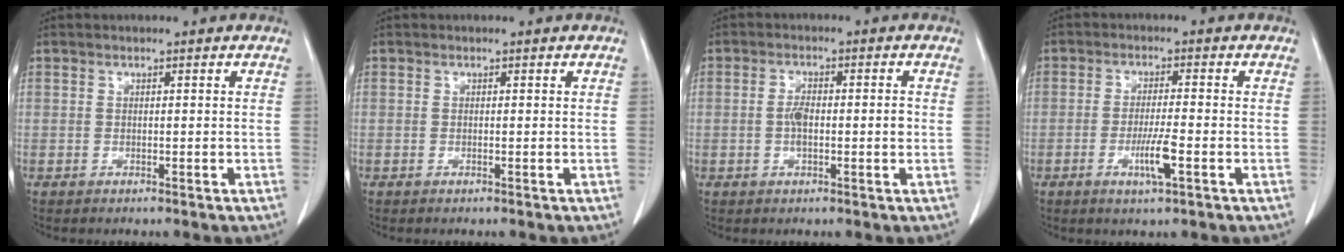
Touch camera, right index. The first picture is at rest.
{"total": 0.0}
{"total": 4.2, "force": [-0.4, 1.4, 4.0], "torque": [-0.081, 0.006, -0.007]}
{"total": 4.9, "force": [-1.9, 0.2, 4.6], "torque": [-0.086, -0.008, -0.034]}